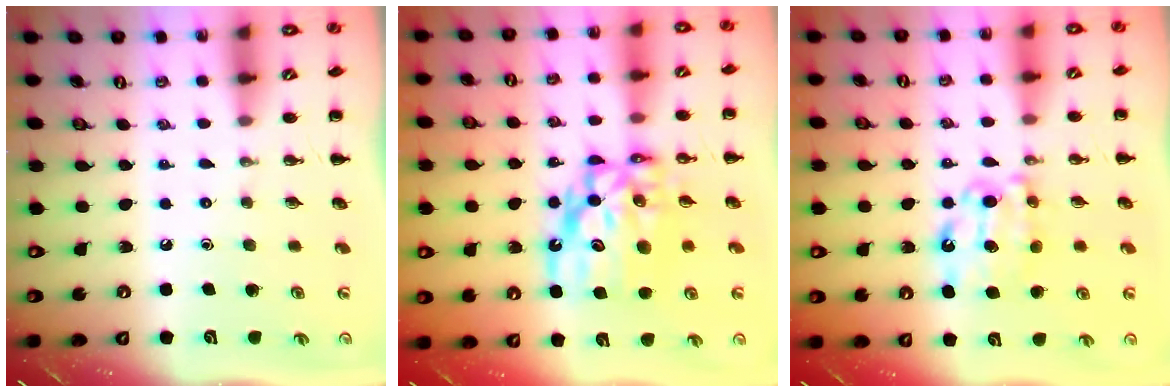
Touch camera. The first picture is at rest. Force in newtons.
{"total": 13.2, "press": 12.7, "slide": 3.6}
{"total": 9.6, "press": 9.6, "slide": 0.7}